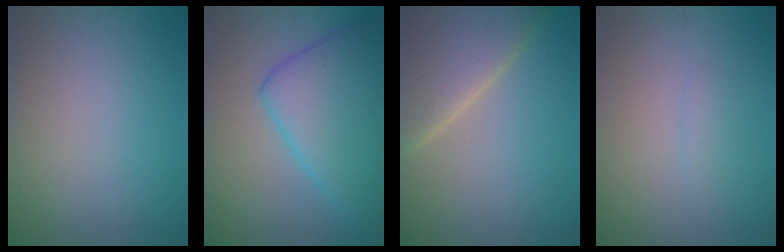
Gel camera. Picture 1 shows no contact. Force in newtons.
{"total": 8.0, "press": 8.0, "slide": 0.2}
{"total": 7.7, "press": 7.7, "slide": 0.7}
{"total": 0.7, "press": 0.7, "slide": 0.1}